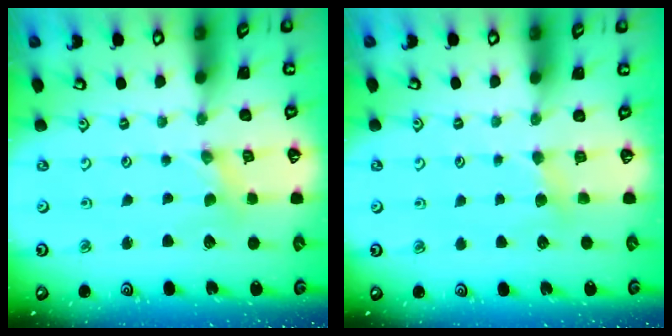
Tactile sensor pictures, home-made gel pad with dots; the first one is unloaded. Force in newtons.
{"total": 3.3, "press": 3.3, "slide": 0.6}